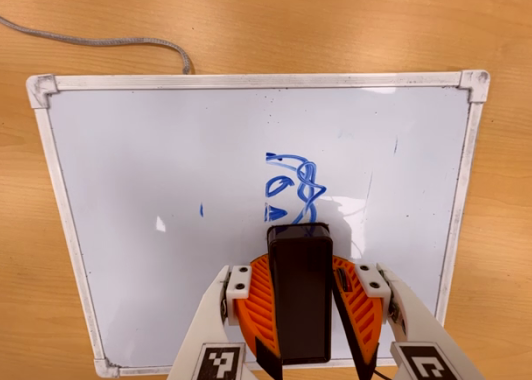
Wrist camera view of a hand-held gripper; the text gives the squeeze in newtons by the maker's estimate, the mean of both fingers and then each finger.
{"total": 8.1, "left": 8.9, "right": 7.4}